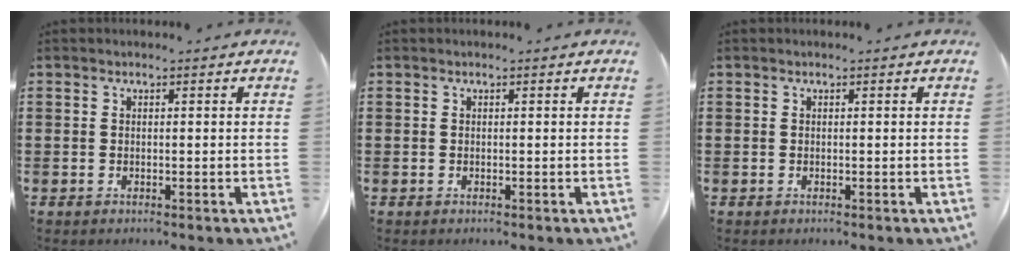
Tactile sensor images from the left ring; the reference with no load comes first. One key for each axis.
{"total": 0.0}
{"total": 0.0}